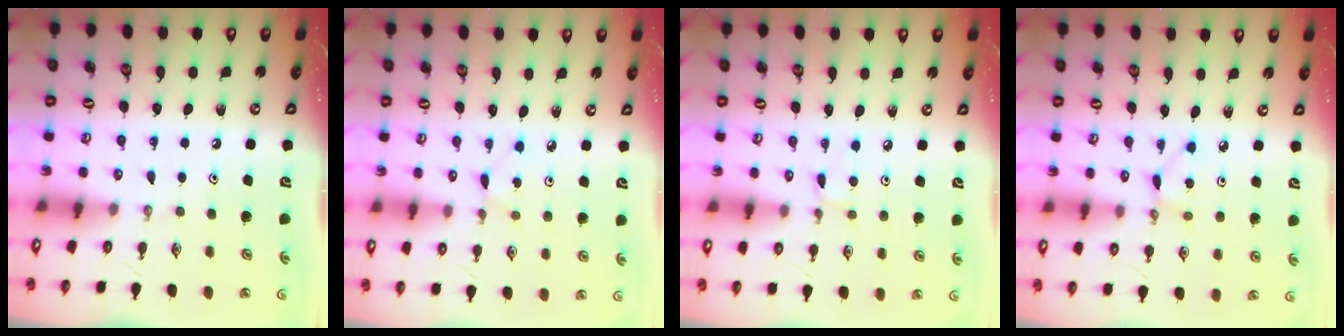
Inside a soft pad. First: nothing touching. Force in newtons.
{"total": 2.3, "press": 2.3, "slide": 0.3}
{"total": 4.0, "press": 4.0, "slide": 0.4}
{"total": 2.8, "press": 2.8, "slide": 0.3}